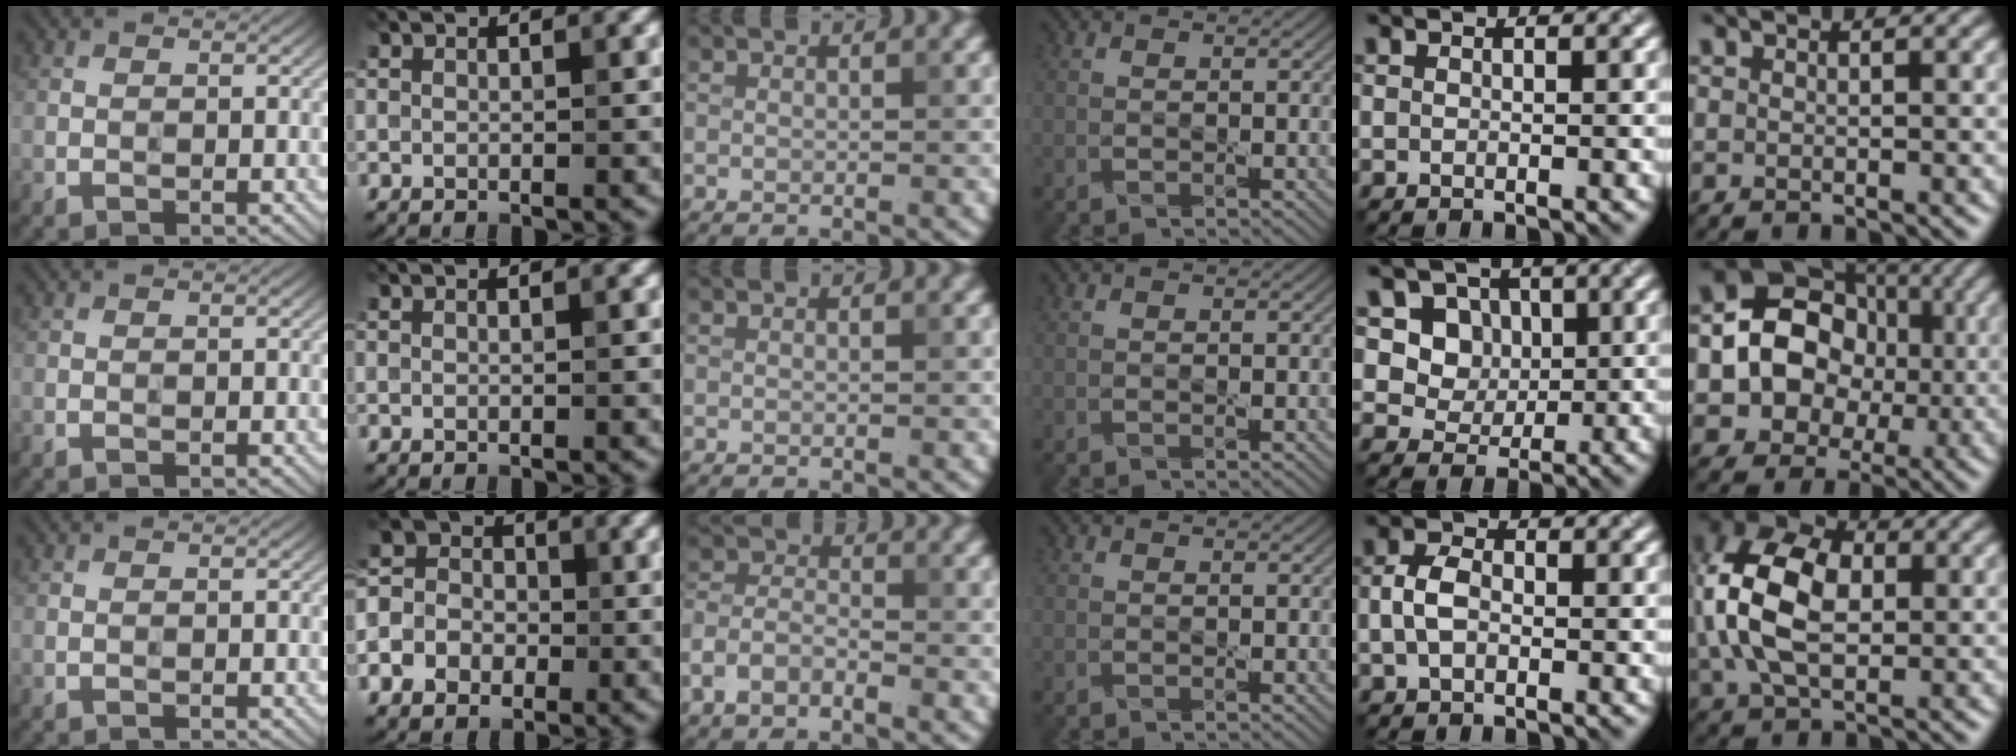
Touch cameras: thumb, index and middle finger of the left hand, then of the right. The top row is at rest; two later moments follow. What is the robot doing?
{"motion": "wipe", "object": "paper plate"}